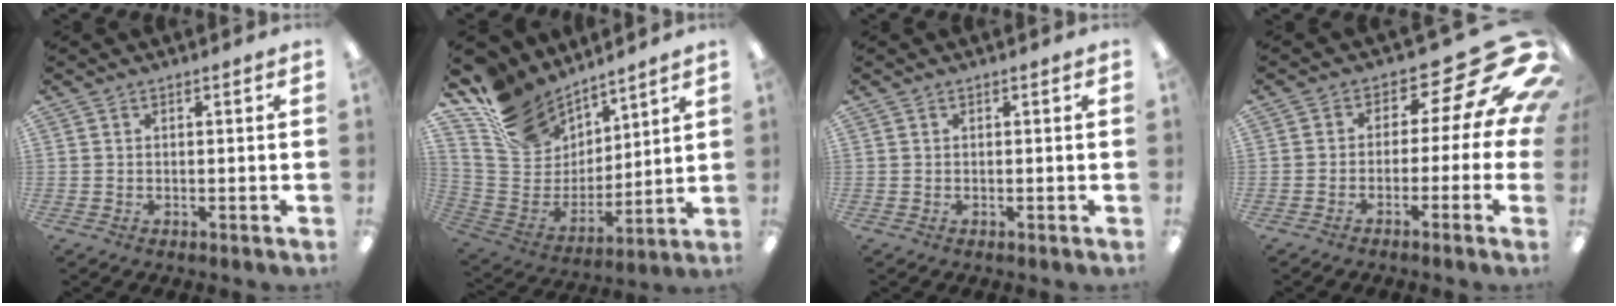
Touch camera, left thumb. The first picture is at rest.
{"total": 17.2, "force": [13.3, 9.8, 4.8], "torque": [-0.121, -0.092, 0.254]}
{"total": 0.0}
{"total": 14.6, "force": [6.2, 6.5, 11.5], "torque": [-0.157, -0.045, 0.095]}